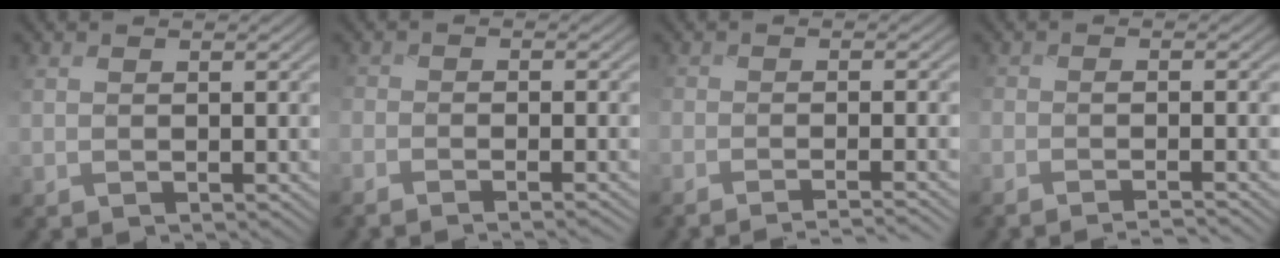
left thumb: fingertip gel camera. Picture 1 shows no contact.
{"total": 3.4, "force": [-2.6, 1.0, 1.9], "torque": [-0.031, -0.008, -0.035]}
{"total": 4.6, "force": [-3.7, 0.7, 2.7], "torque": [-0.037, -0.001, -0.051]}
{"total": 4.1, "force": [-3.3, 0.7, 2.3], "torque": [-0.034, -0.003, -0.048]}